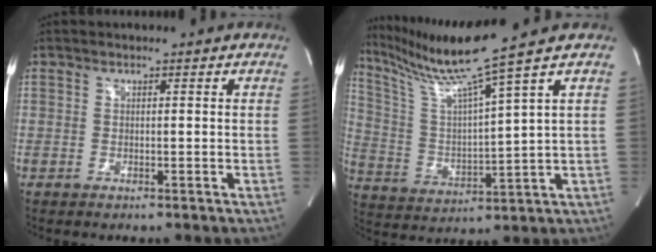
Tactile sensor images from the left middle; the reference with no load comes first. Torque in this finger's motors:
{"motor_torque": [-0.17, -0.25, -0.03, 0.05]}